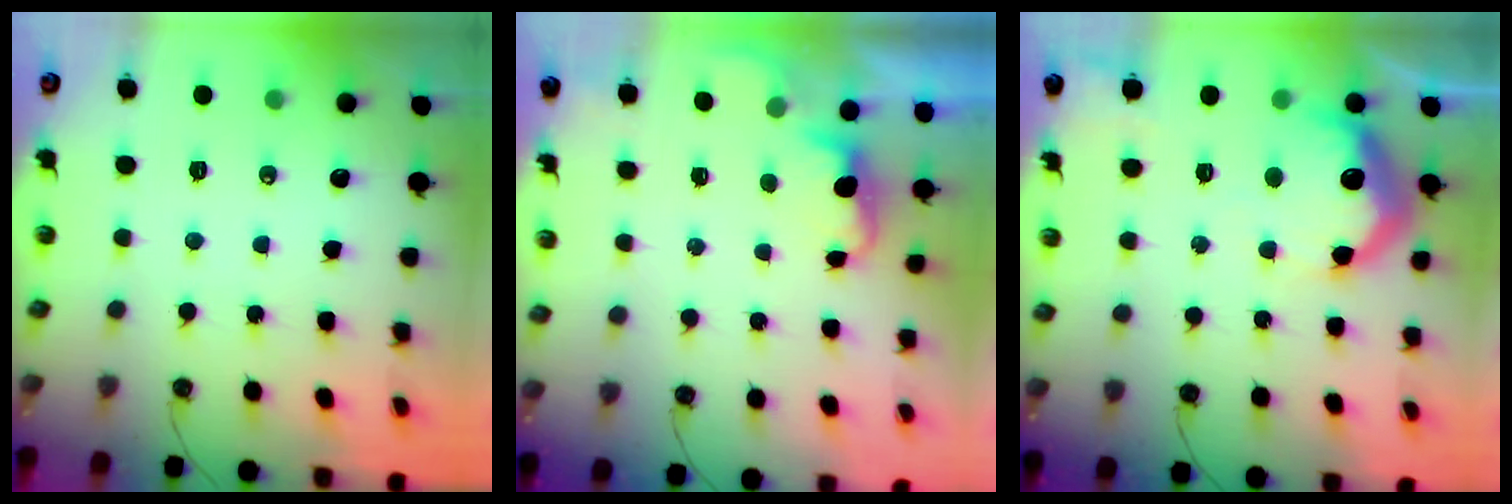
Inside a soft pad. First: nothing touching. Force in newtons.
{"total": 1.6, "press": 1.3, "slide": 0.8}
{"total": 17.8, "press": 17.8, "slide": 1.1}